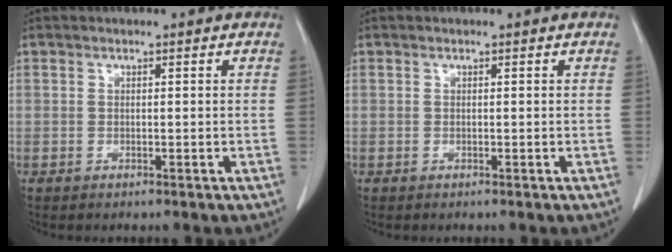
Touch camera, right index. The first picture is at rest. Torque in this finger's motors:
{"motor_torque": [0.00, 0.00, 0.00, 0.00]}